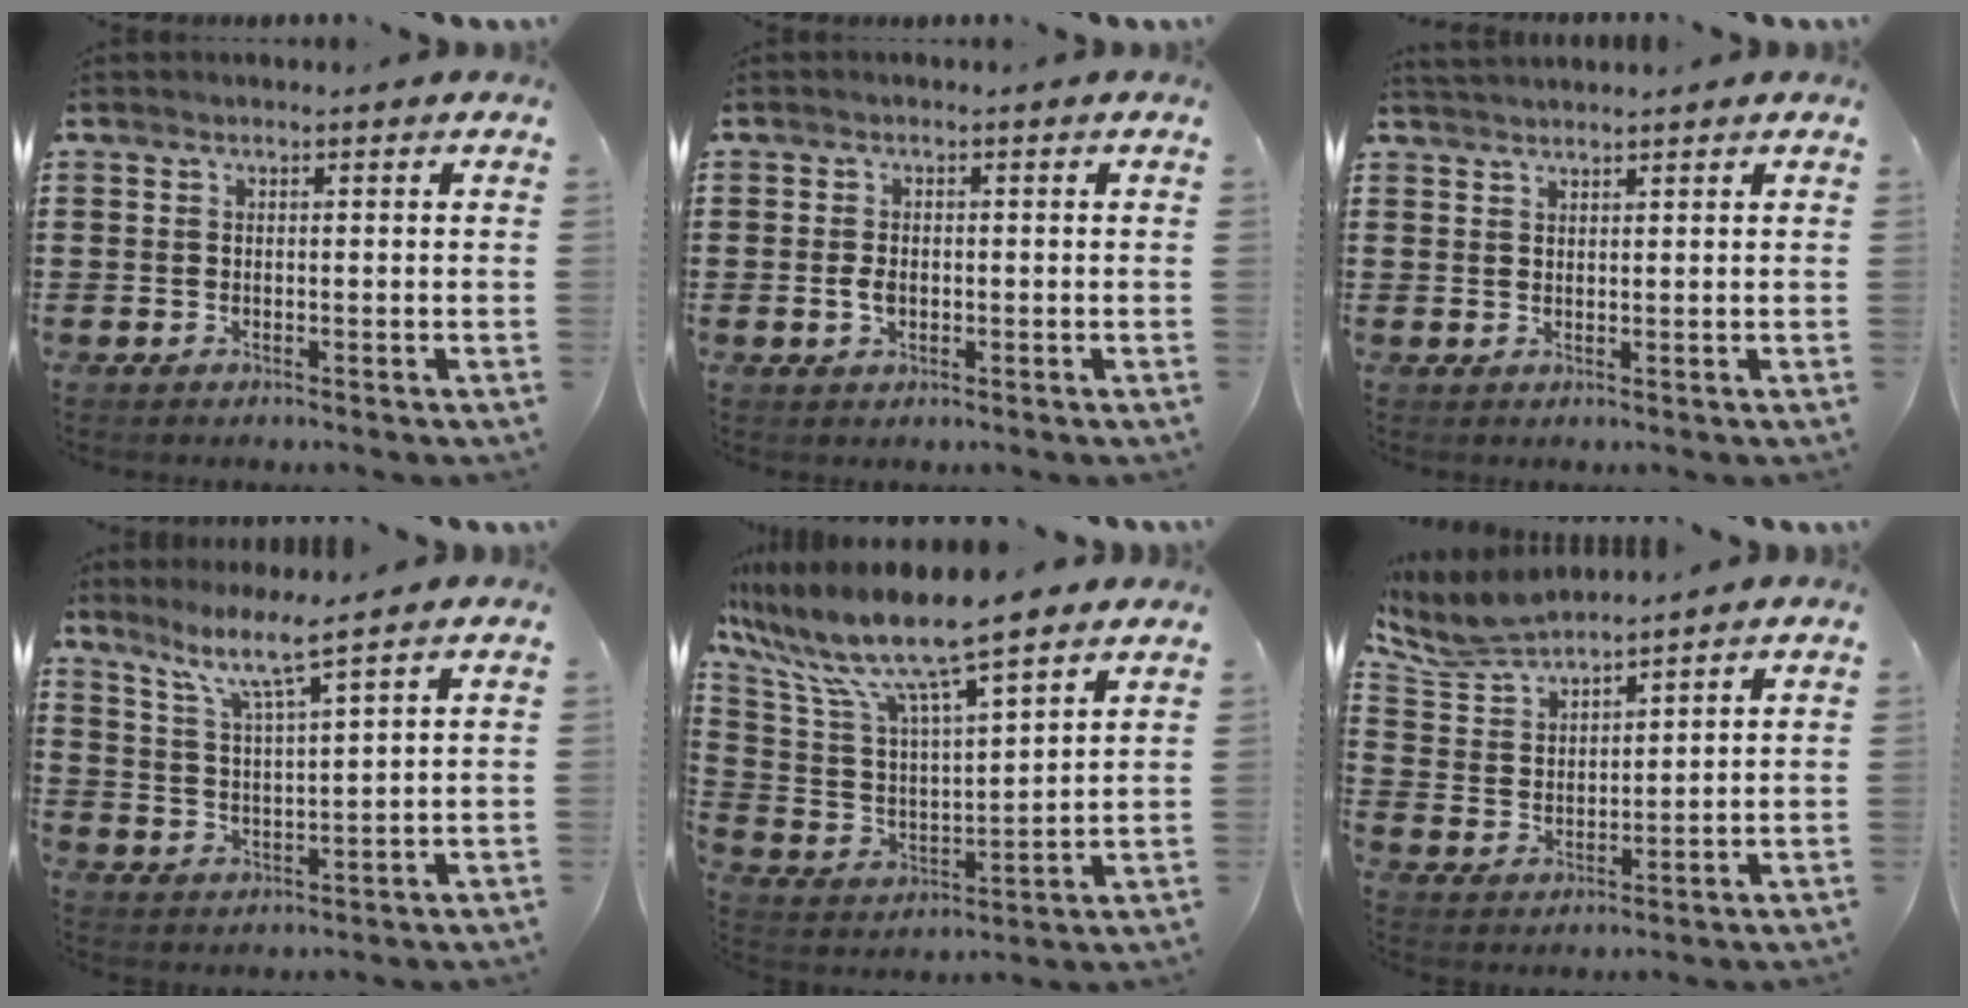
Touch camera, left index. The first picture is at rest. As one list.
[{"total": 2.3, "force": [-0.2, 1.3, 1.8], "torque": [-0.051, -0.002, -0.009]}, {"total": 1.5, "force": [1.5, -0.1, 0.2], "torque": [-0.006, 0.002, 0.031]}, {"total": 5.6, "force": [4.5, -0.4, 3.2], "torque": [-0.080, -0.022, 0.075]}, {"total": 10.7, "force": [8.9, 0.7, 5.9], "torque": [-0.159, -0.055, 0.146]}, {"total": 6.6, "force": [6.2, 1.1, 1.9], "torque": [-0.065, -0.023, 0.112]}]